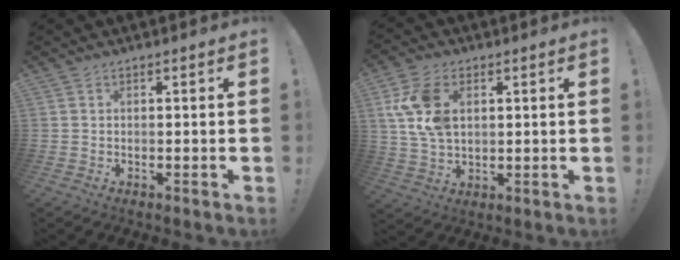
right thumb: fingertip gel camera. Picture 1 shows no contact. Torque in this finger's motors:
{"motor_torque": [0.14, 0.19, 0.48, 0.50, 0.06]}